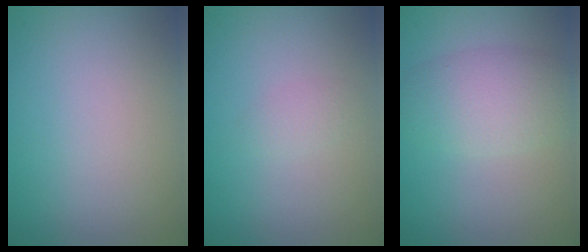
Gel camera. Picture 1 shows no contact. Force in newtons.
{"total": 1.0, "press": 1.0, "slide": 0.1}
{"total": 4.7, "press": 4.7, "slide": 0.1}